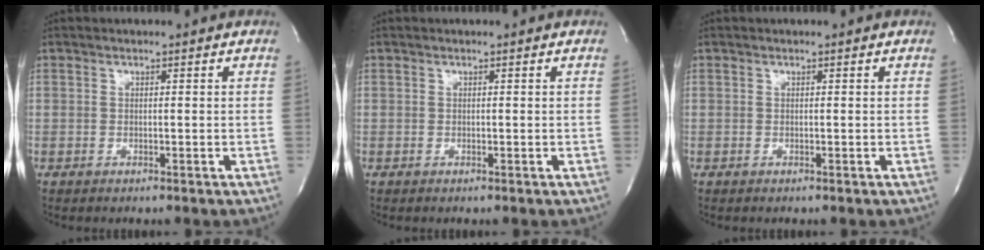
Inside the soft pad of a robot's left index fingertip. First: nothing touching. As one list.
[{"total": 0.0}, {"total": 0.0}]